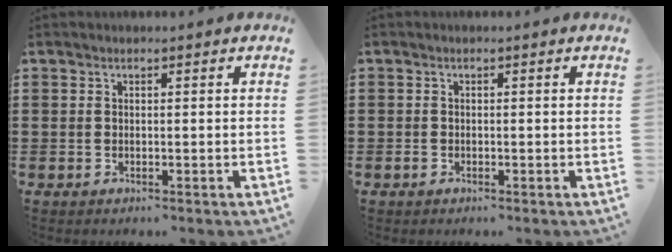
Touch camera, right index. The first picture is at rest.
{"total": 0.8, "force": [-0.5, 0.6, 0.2], "torque": [-0.004, 0.002, -0.011]}